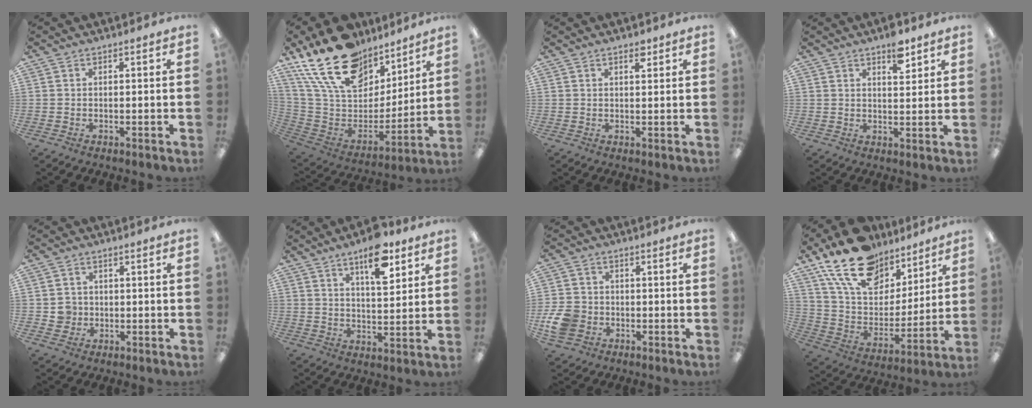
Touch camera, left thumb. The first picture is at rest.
{"total": 23.5, "force": [16.1, 12.8, 11.5], "torque": [-0.217, -0.093, 0.299]}
{"total": 2.4, "force": [1.8, 0.9, 1.3], "torque": [-0.012, -0.007, 0.029]}
{"total": 6.5, "force": [4.4, 2.8, 3.9], "torque": [-0.039, -0.026, 0.070]}
{"total": 3.5, "force": [-0.1, 3.5, 0.4], "torque": [-0.005, 0.003, -0.004]}
{"total": 11.4, "force": [7.3, 4.3, 7.6], "torque": [-0.108, -0.036, 0.120]}
{"total": 7.8, "force": [-2.2, 6.5, 3.7], "torque": [-0.086, 0.015, -0.041]}
{"total": 20.0, "force": [14.1, 11.0, 9.0], "torque": [-0.172, -0.077, 0.259]}